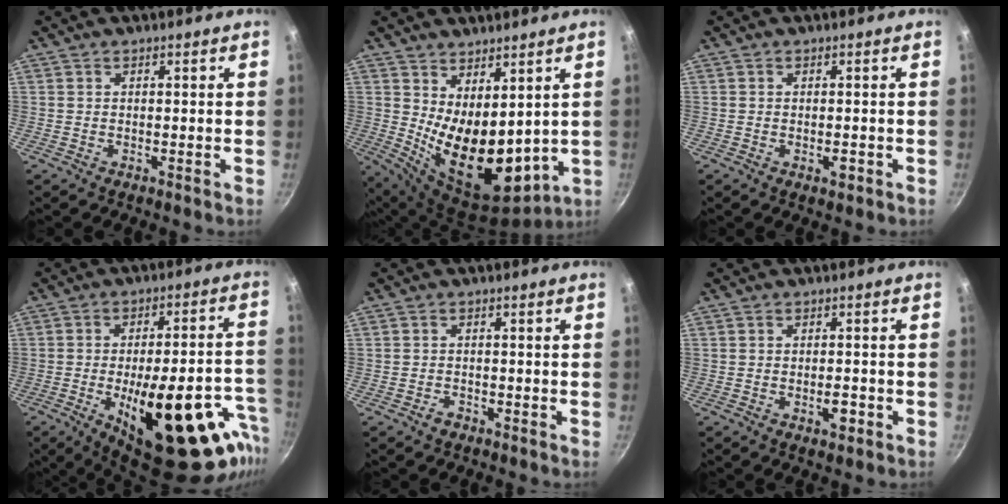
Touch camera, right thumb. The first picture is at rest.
{"total": 15.0, "force": [2.8, 8.1, 12.3], "torque": [-0.167, -0.054, 0.074]}
{"total": 1.6, "force": [-0.7, 0.6, 1.4], "torque": [-0.018, 0.001, -0.011]}
{"total": 28.3, "force": [-11.0, 11.1, 23.5], "torque": [-0.275, 0.032, -0.143]}
{"total": 1.6, "force": [-1.2, 0.9, 0.6], "torque": [-0.007, 0.011, -0.019]}
{"total": 2.8, "force": [-1.2, 1.2, 2.3], "torque": [-0.022, 0.007, -0.018]}